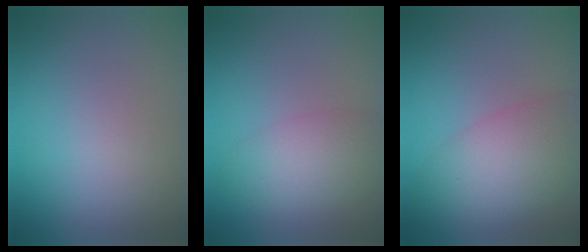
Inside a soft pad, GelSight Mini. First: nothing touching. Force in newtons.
{"total": 3.6, "press": 3.6, "slide": 0.2}
{"total": 6.2, "press": 6.2, "slide": 0.4}